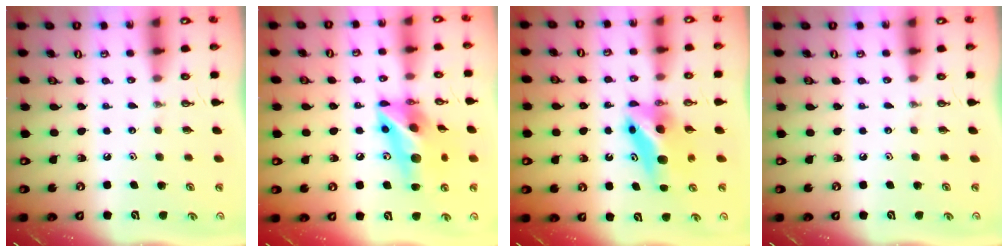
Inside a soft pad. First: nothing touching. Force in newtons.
{"total": 15.7, "press": 15.5, "slide": 2.5}
{"total": 6.4, "press": 6.4, "slide": 0.8}
{"total": 0.0}